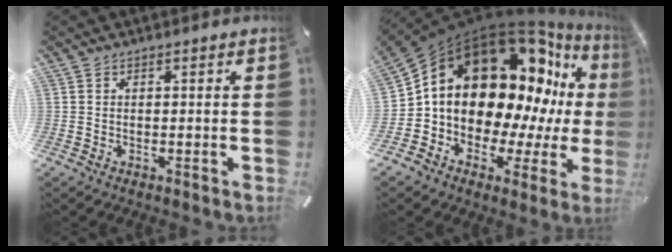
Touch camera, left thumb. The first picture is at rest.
{"total": 20.7, "force": [6.7, 14.1, 13.6], "torque": [-0.208, -0.079, 0.129]}